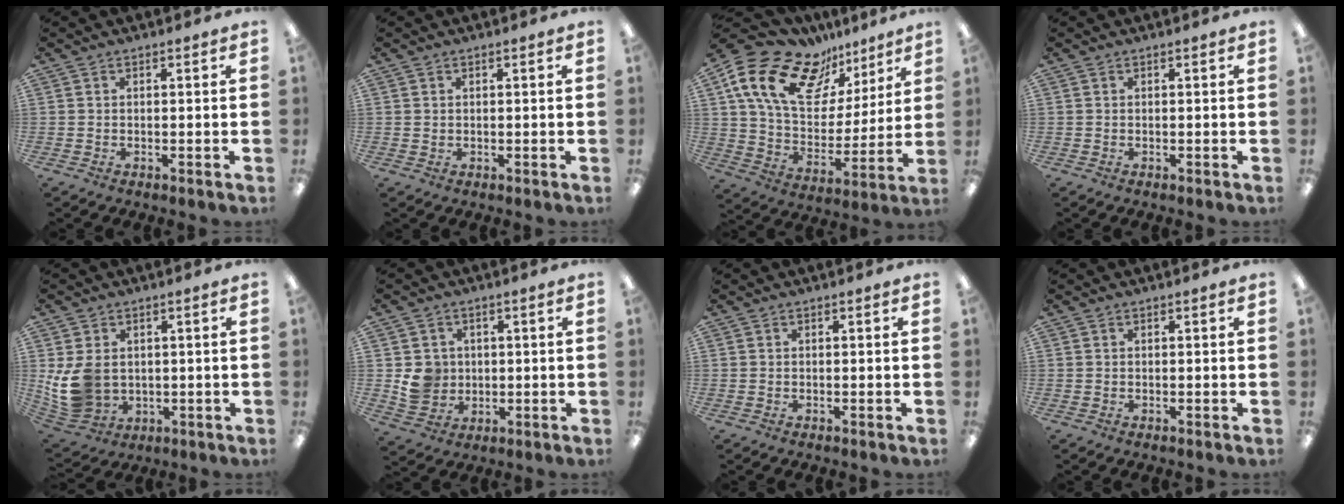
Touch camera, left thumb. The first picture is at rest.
{"total": 0.6, "force": [0.4, 0.5, 0.1], "torque": [-0.002, 0.003, 0.007]}
{"total": 20.2, "force": [11.5, 12.1, 11.5], "torque": [-0.215, -0.052, 0.208]}
{"total": 0.0}
{"total": 10.7, "force": [0.5, 8.5, 6.4], "torque": [-0.156, 0.005, 0.016]}
{"total": 6.3, "force": [0.8, 6.0, 1.8], "torque": [-0.023, 0.008, 0.019]}
{"total": 0.0}
{"total": 0.0}